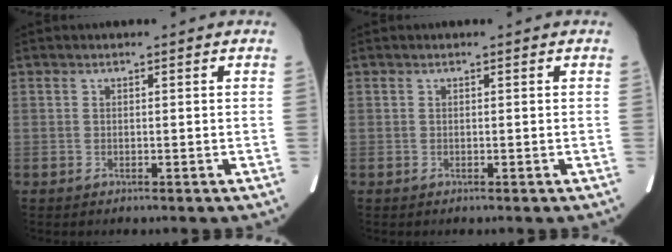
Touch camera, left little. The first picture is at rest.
{"total": 0.0}